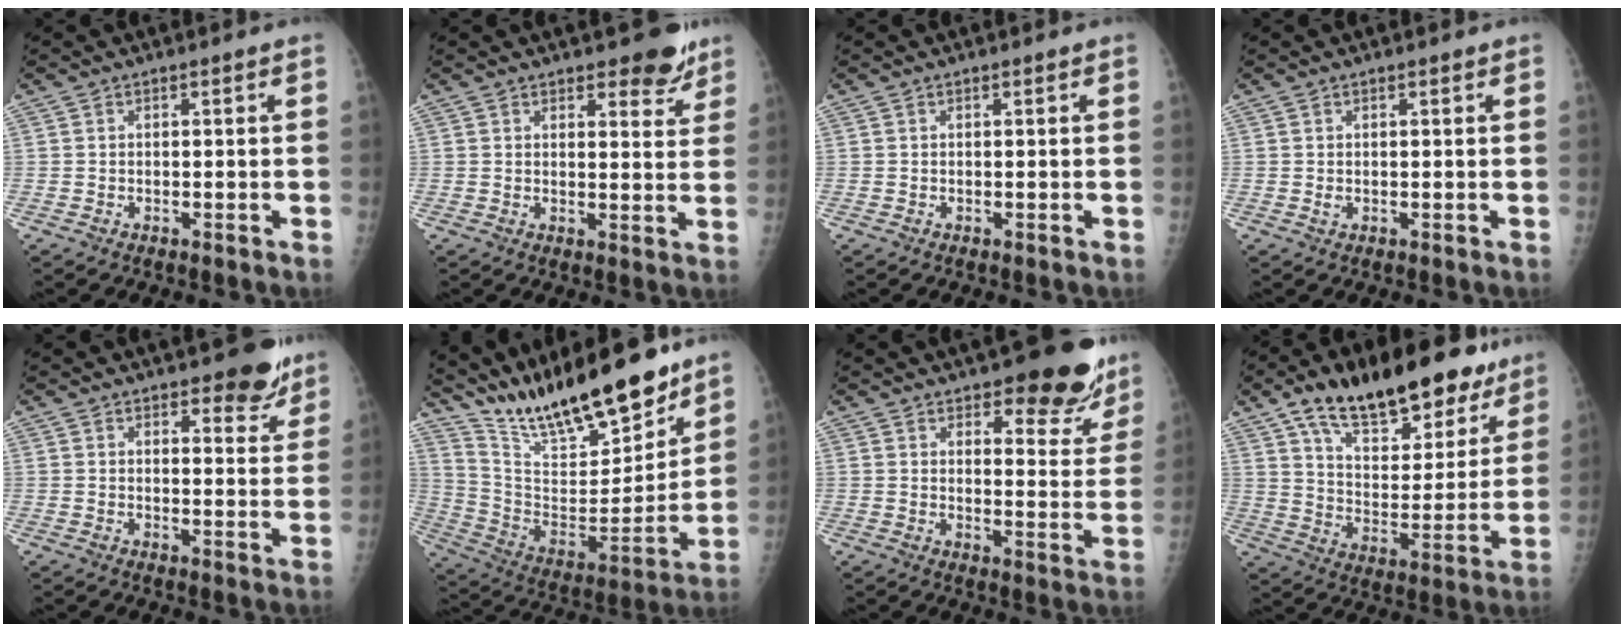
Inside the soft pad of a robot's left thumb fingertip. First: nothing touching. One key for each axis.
{"total": 6.0, "fx": 4.5, "fy": 2.5, "fz": 3.2, "tx": -0.011, "ty": -0.026, "tz": 0.057}
{"total": 0.0}
{"total": 0.8, "fx": 0.3, "fy": 0.5, "fz": 0.5, "tx": -0.005, "ty": -0.001, "tz": 0.005}
{"total": 6.9, "fx": 5.0, "fy": 2.8, "fz": 3.9, "tx": -0.018, "ty": -0.029, "tz": 0.064}
{"total": 23.9, "fx": 19.5, "fy": 6.1, "fz": 12.4, "tx": -0.171, "ty": -0.100, "tz": 0.341}
{"total": 13.5, "fx": 9.8, "fy": 5.2, "fz": 7.8, "tx": -0.044, "ty": -0.066, "tz": 0.126}
{"total": 24.8, "fx": 16.4, "fy": 11.1, "fz": 15.0, "tx": -0.189, "ty": -0.048, "tz": 0.257}